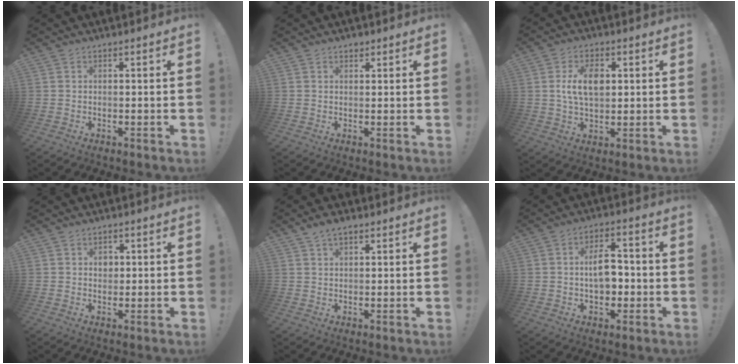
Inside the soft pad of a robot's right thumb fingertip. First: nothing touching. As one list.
[{"total": 1.2, "force": [0.9, 0.7, 0.2], "torque": [0.010, -0.007, 0.015]}, {"total": 9.7, "force": [1.8, 6.2, 7.1], "torque": [-0.116, 0.007, 0.031]}, {"total": 2.3, "force": [0.4, 2.1, 0.9], "torque": [0.000, -0.004, 0.002]}, {"total": 3.9, "force": [2.4, 1.8, 2.5], "torque": [-0.042, -0.003, 0.044]}, {"total": 9.4, "force": [-0.2, 6.2, 7.0], "torque": [-0.110, 0.010, -0.006]}]